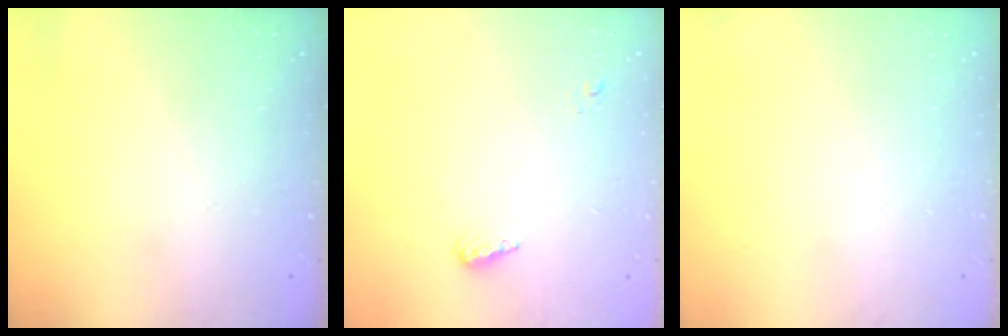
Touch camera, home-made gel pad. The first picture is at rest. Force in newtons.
{"total": 5.6, "press": 5.4, "slide": 1.2}
{"total": 0.0}